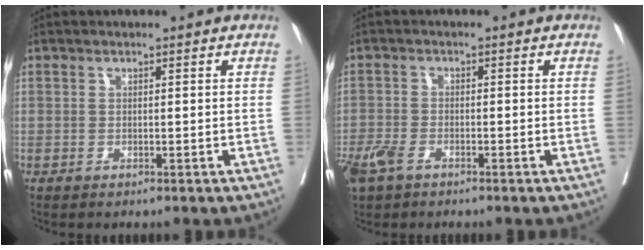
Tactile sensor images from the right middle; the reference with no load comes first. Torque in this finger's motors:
{"motor_torque": [0.37, -0.34, 0.09, 0.05]}